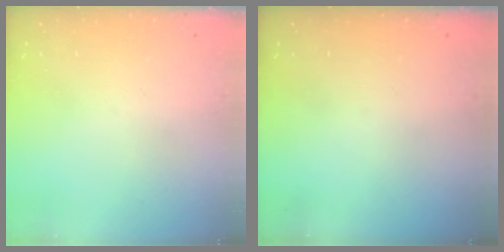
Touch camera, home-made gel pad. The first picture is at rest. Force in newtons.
{"total": 0.0}